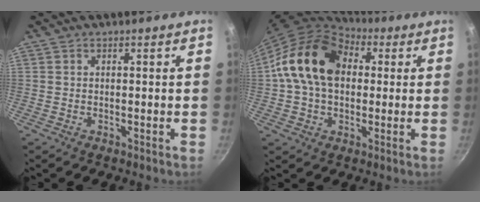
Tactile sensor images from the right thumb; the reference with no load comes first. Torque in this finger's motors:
{"motor_torque": [1.95, 3.06, 0.82, -0.65, 0.22]}